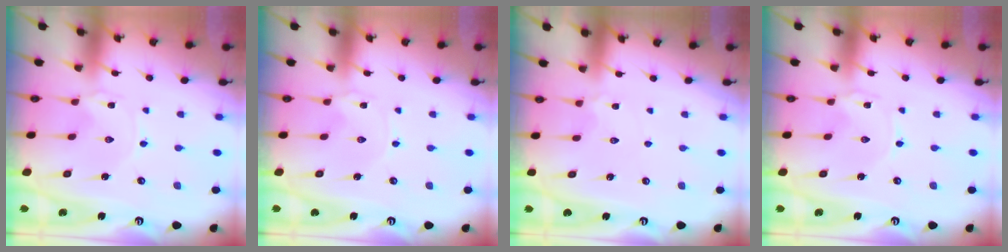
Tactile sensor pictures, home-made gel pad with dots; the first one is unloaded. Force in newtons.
{"total": 1.2, "press": 1.2, "slide": 0.3}
{"total": 1.9, "press": 1.8, "slide": 0.5}
{"total": 0.0}